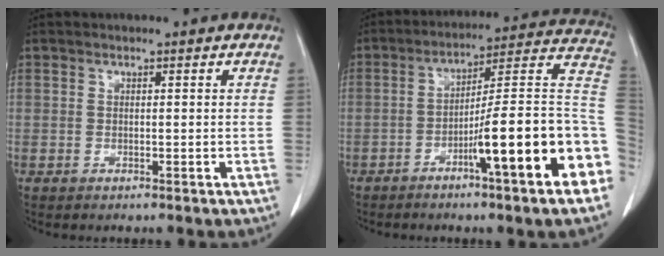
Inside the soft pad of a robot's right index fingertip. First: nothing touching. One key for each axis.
{"total": 19.4, "fx": -7.2, "fy": 0.8, "fz": 18.0, "tx": -0.184, "ty": 0.021, "tz": -0.106}